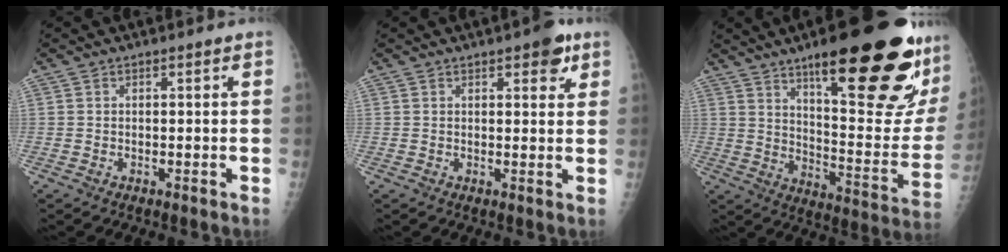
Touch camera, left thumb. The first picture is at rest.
{"total": 4.8, "force": [2.7, 2.0, 3.4], "torque": [-0.024, -0.008, 0.027]}
{"total": 30.1, "force": [16.5, 6.9, 24.2], "torque": [-0.275, -0.060, 0.253]}